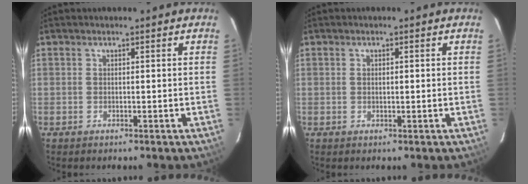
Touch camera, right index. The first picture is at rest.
{"total": 0.9, "force": [0.1, 0.4, 0.8], "torque": [-0.014, 0.003, 0.000]}